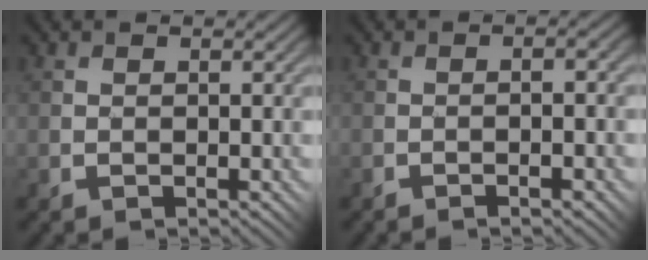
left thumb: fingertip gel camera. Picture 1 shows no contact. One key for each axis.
{"total": 3.6, "fx": -1.8, "fy": 0.7, "fz": 3.0, "tx": -0.038, "ty": 0.006, "tz": -0.020}